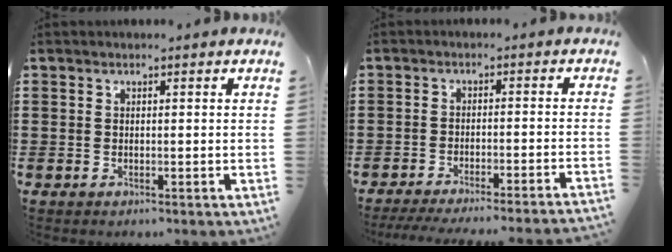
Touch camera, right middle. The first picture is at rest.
{"total": 3.7, "force": [-3.4, -0.5, 1.3], "torque": [-0.022, -0.007, -0.066]}